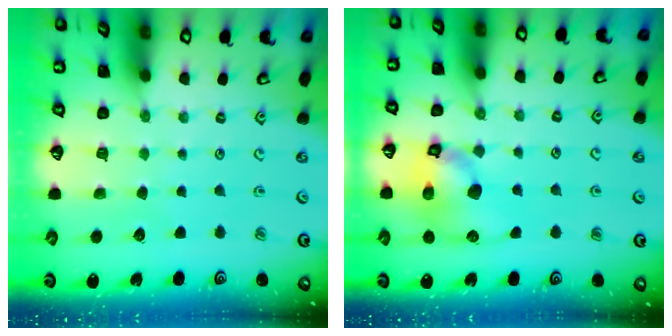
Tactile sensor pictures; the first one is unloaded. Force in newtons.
{"total": 13.7, "press": 13.6, "slide": 2.0}